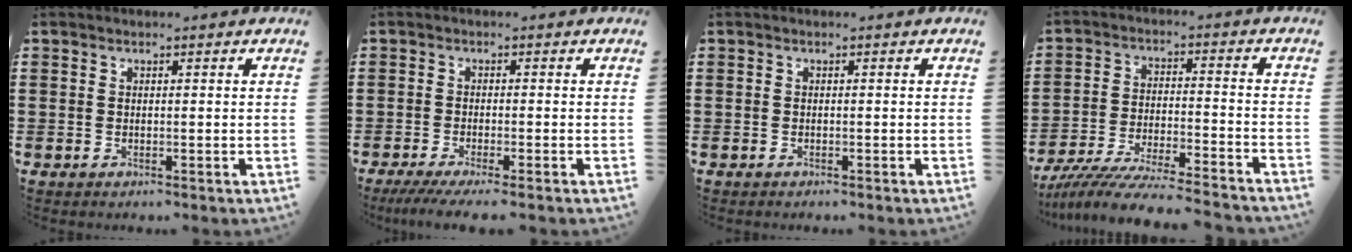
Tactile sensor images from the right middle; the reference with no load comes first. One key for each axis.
{"total": 2.7, "fx": -2.1, "fy": -0.1, "fz": 1.7, "tx": -0.042, "ty": -0.009, "tz": -0.043}
{"total": 0.0}
{"total": 7.9, "fx": -7.5, "fy": -0.2, "fz": 2.4, "tx": -0.053, "ty": -0.006, "tz": -0.148}